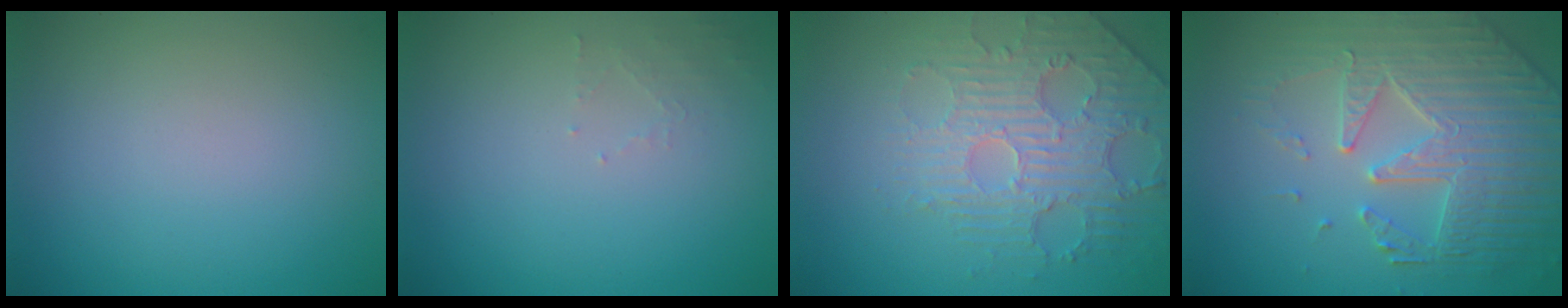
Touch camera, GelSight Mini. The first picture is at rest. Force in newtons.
{"total": 1.0, "press": 1.0, "slide": 0.2}
{"total": 4.8, "press": 3.8, "slide": 3.0}
{"total": 5.9, "press": 5.2, "slide": 2.8}